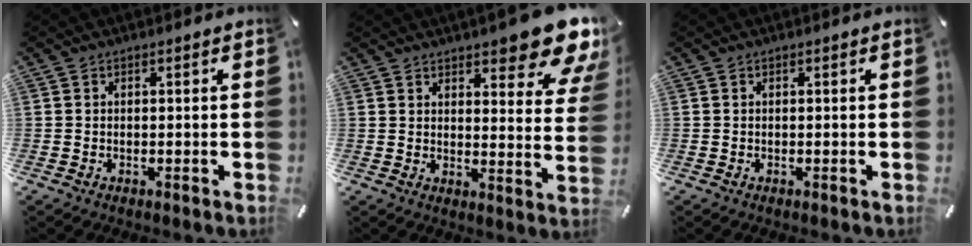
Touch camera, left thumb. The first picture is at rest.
{"total": 13.0, "force": [9.8, 4.0, 7.4], "torque": [-0.089, -0.081, 0.167]}
{"total": 0.0}